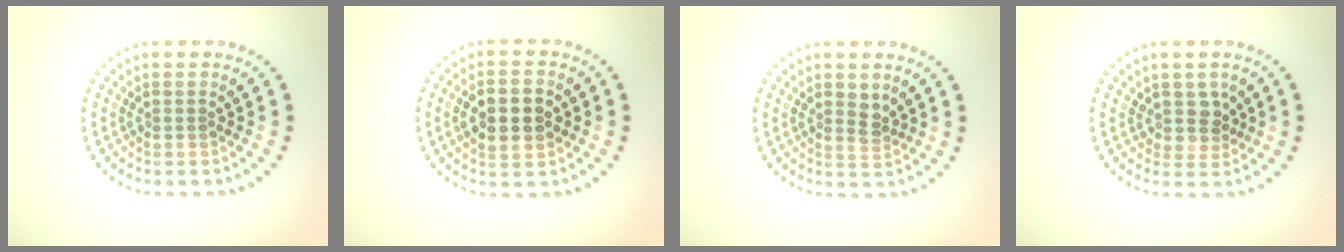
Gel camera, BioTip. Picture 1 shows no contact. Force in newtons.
{"total": 4.6, "press": 4.6, "slide": 0.3}
{"total": 1.4, "press": 1.2, "slide": 0.7}
{"total": 2.0, "press": 1.6, "slide": 1.2}